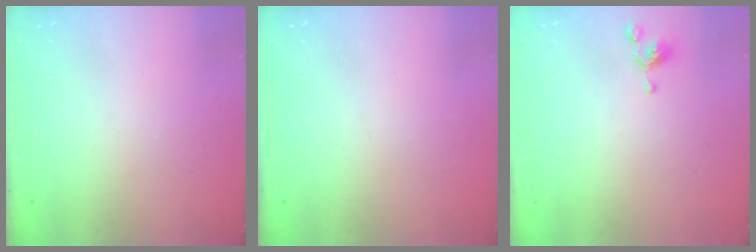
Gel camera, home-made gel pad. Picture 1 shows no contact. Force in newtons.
{"total": 0.0}
{"total": 0.0}